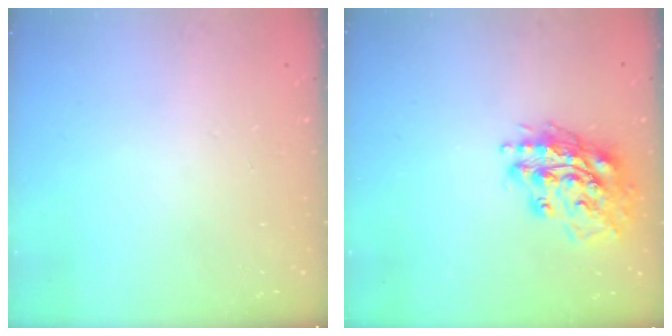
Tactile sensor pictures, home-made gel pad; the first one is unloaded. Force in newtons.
{"total": 18.0, "press": 17.8, "slide": 2.5}